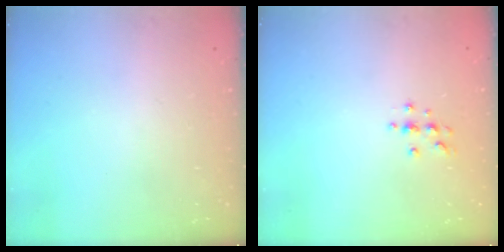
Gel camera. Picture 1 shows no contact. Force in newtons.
{"total": 4.0, "press": 3.9, "slide": 0.5}